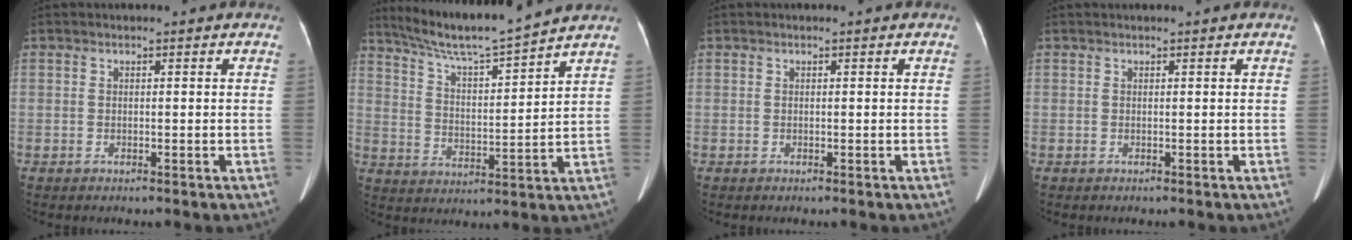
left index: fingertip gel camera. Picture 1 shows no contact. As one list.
[{"total": 12.3, "force": [11.3, -1.2, 4.8], "torque": [-0.092, 0.005, 0.194]}, {"total": 0.0}, {"total": 1.0, "force": [0.9, -0.1, 0.4], "torque": [-0.005, 0.020, 0.018]}]